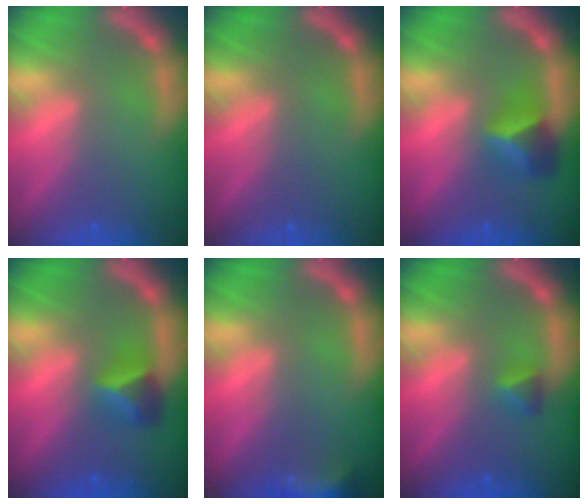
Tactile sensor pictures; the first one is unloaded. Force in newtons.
{"total": 0.0}
{"total": 3.4}
{"total": 2.9}
{"total": 5.5}
{"total": 1.4}